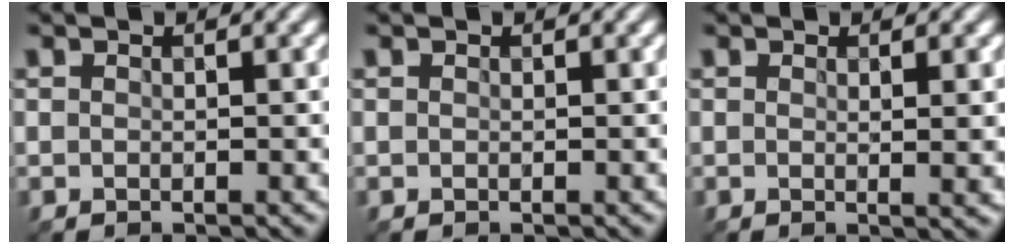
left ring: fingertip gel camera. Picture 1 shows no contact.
{"total": 0.0}
{"total": 3.4, "force": [0.3, 0.9, 3.2], "torque": [-0.037, -0.001, 0.003]}